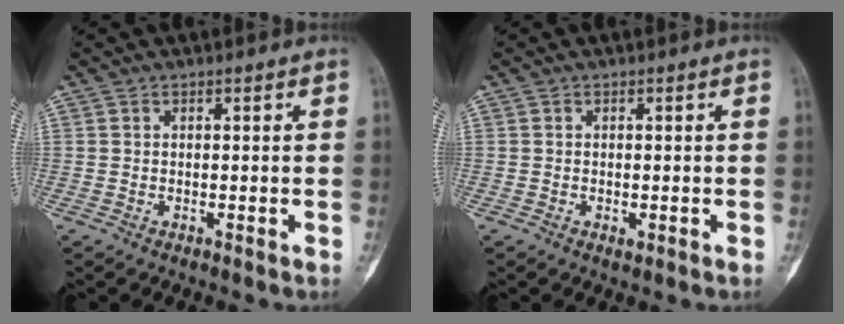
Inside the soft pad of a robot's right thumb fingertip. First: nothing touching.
{"total": 1.3, "force": [-0.6, 0.8, 0.8], "torque": [-0.003, 0.001, -0.007]}